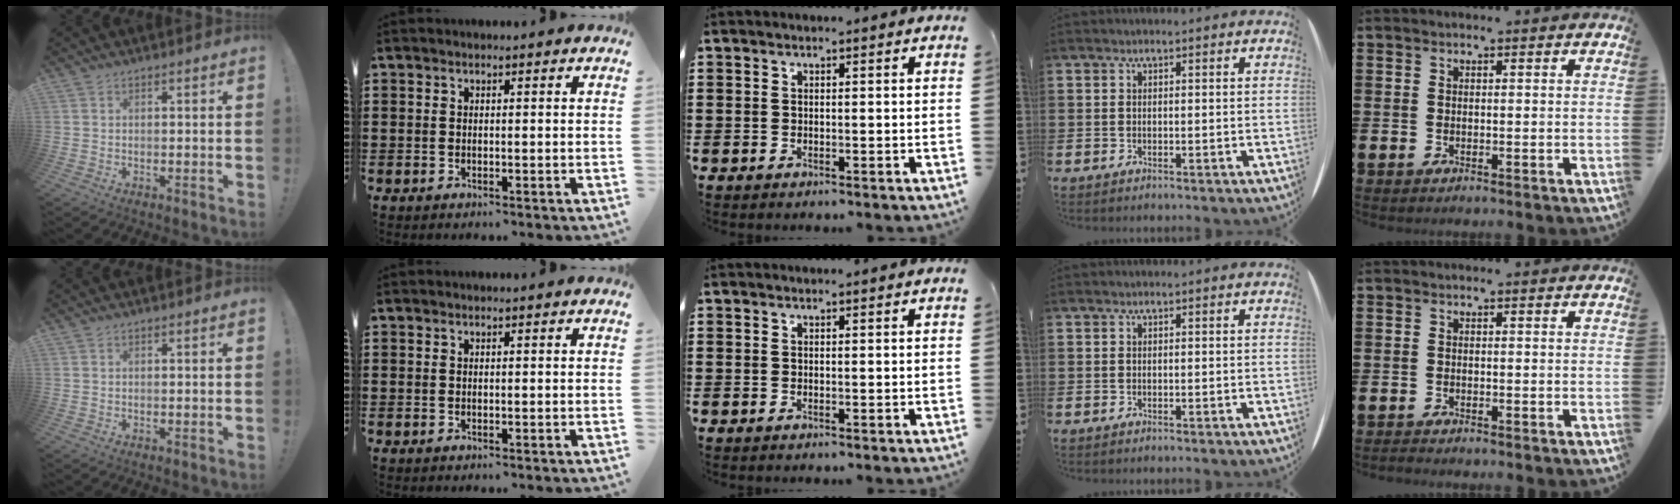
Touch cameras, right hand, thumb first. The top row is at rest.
{}